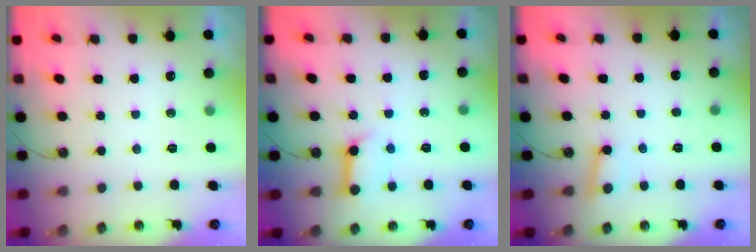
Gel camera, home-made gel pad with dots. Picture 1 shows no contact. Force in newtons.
{"total": 9.6, "press": 9.5, "slide": 1.1}
{"total": 3.4, "press": 3.4, "slide": 0.3}